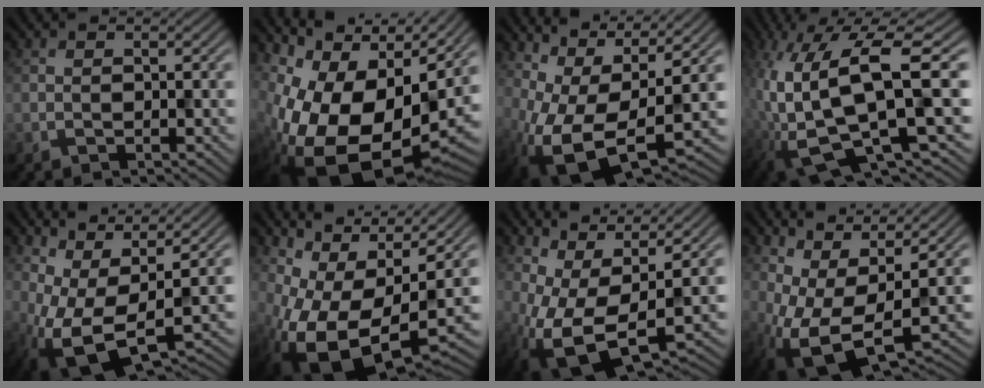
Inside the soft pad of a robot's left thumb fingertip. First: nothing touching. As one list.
[{"total": 17.5, "force": [-1.4, 10.4, 14.0], "torque": [-0.253, -0.036, -0.007]}, {"total": 13.4, "force": [0.1, 6.6, 11.7], "torque": [-0.240, -0.022, 0.019]}, {"total": 14.9, "force": [-2.4, 4.1, 14.2], "torque": [-0.300, 0.003, -0.032]}, {"total": 10.4, "force": [1.1, 5.0, 9.0], "torque": [-0.199, -0.007, 0.023]}, {"total": 15.2, "force": [0.1, 7.8, 13.0], "torque": [-0.260, -0.033, 0.024]}, {"total": 12.1, "force": [0.5, 5.9, 10.5], "torque": [-0.219, -0.013, 0.016]}, {"total": 10.8, "force": [1.0, 5.2, 9.4], "torque": [-0.201, -0.008, 0.021]}]